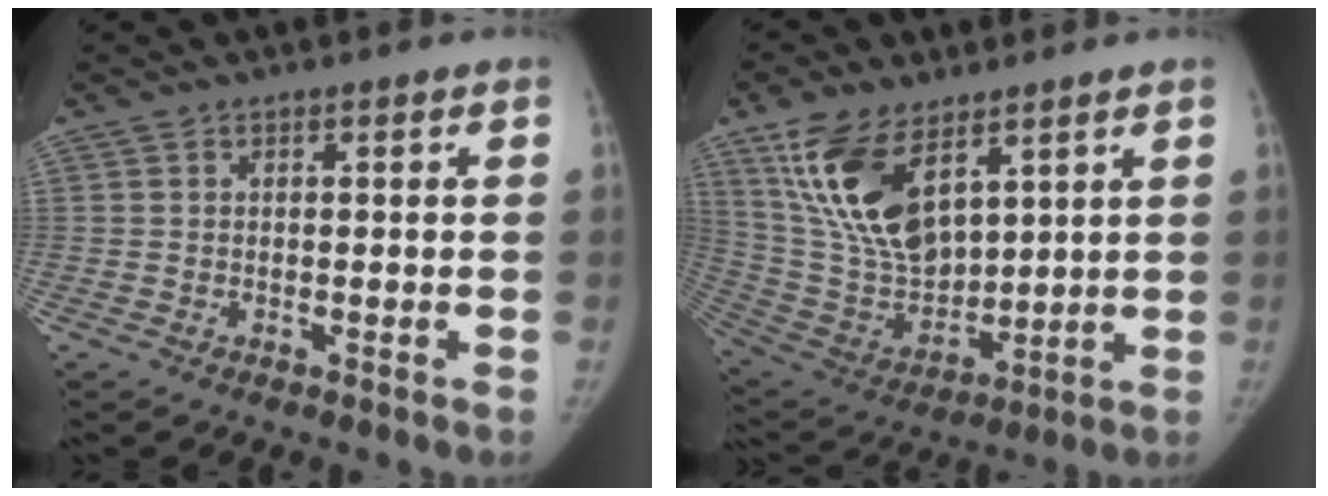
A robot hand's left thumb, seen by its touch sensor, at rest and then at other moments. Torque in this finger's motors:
{"motor_torque": [1.36, 1.41, 1.42, -1.35, 0.16]}